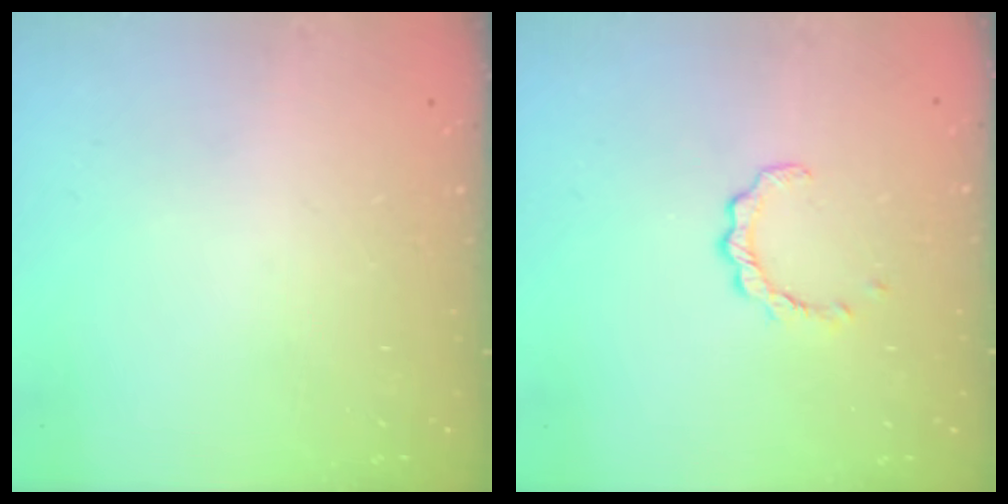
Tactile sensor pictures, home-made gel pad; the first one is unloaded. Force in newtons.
{"total": 3.1, "press": 3.1, "slide": 0.3}